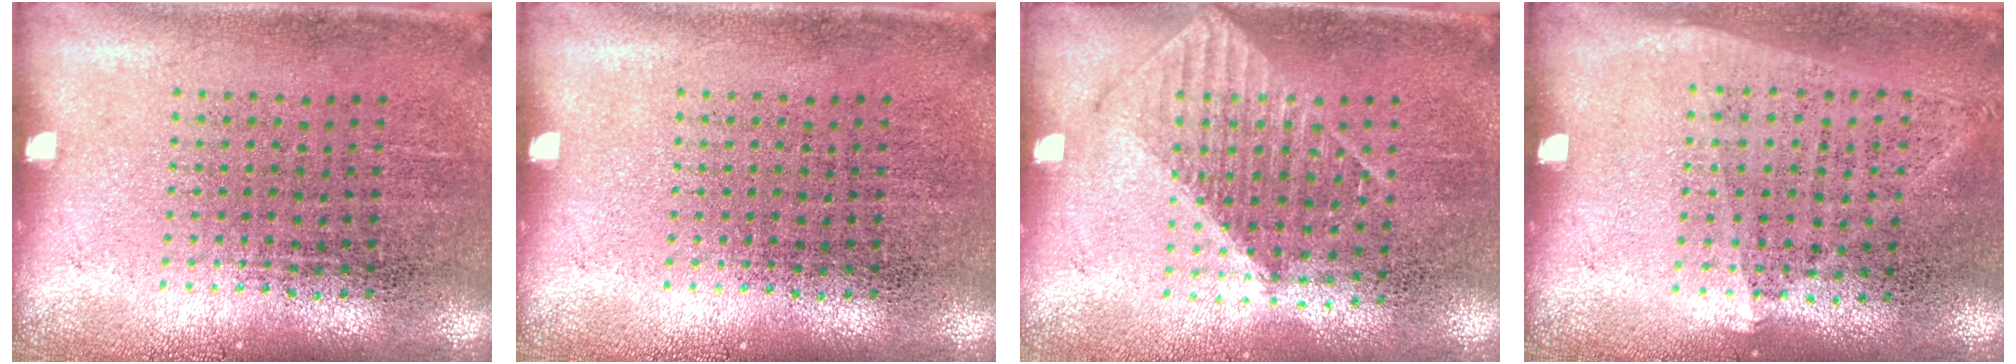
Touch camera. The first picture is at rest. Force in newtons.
{"total": 0.0}
{"total": 1.1, "press": 1.0, "slide": 0.4}
{"total": 1.0, "press": 0.9, "slide": 0.4}